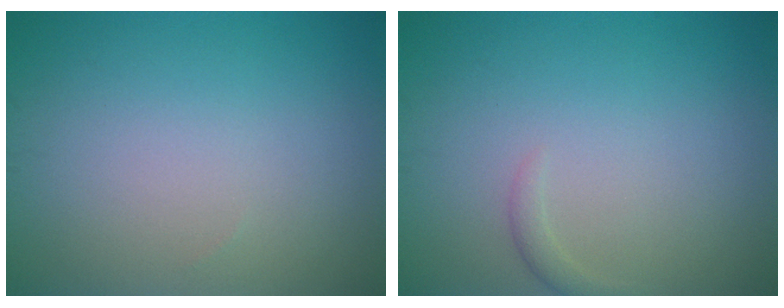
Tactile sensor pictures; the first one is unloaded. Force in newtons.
{"total": 0.9, "press": 0.9, "slide": 0.1}